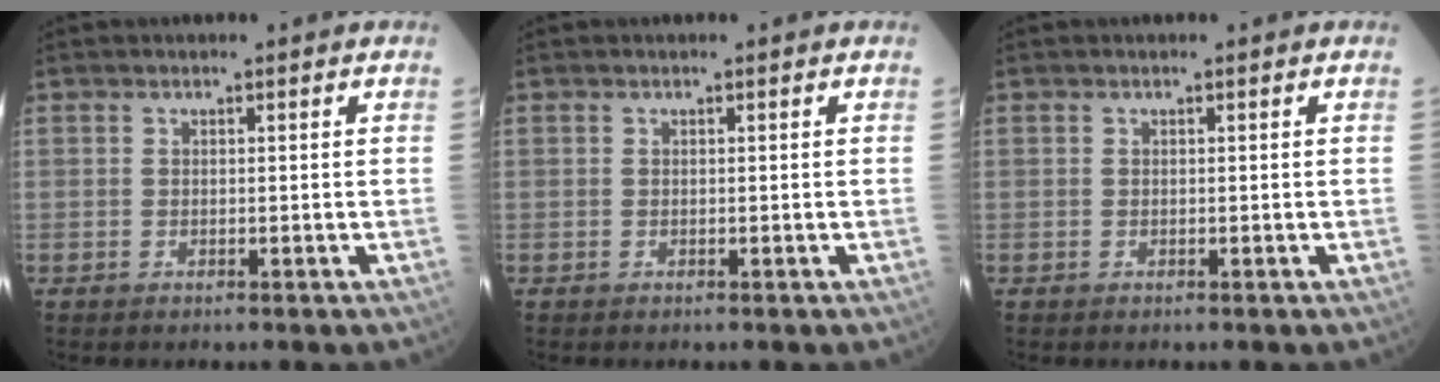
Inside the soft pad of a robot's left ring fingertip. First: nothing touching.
{"total": 0.0}
{"total": 0.0}